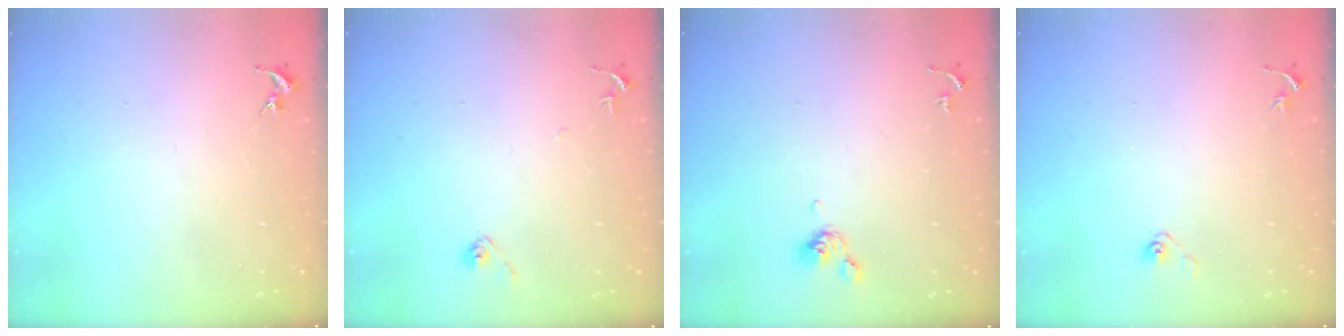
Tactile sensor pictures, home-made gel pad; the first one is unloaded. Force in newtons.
{"total": 5.9, "press": 5.9, "slide": 0.4}
{"total": 6.1, "press": 5.9, "slide": 1.3}
{"total": 3.6, "press": 3.0, "slide": 2.0}